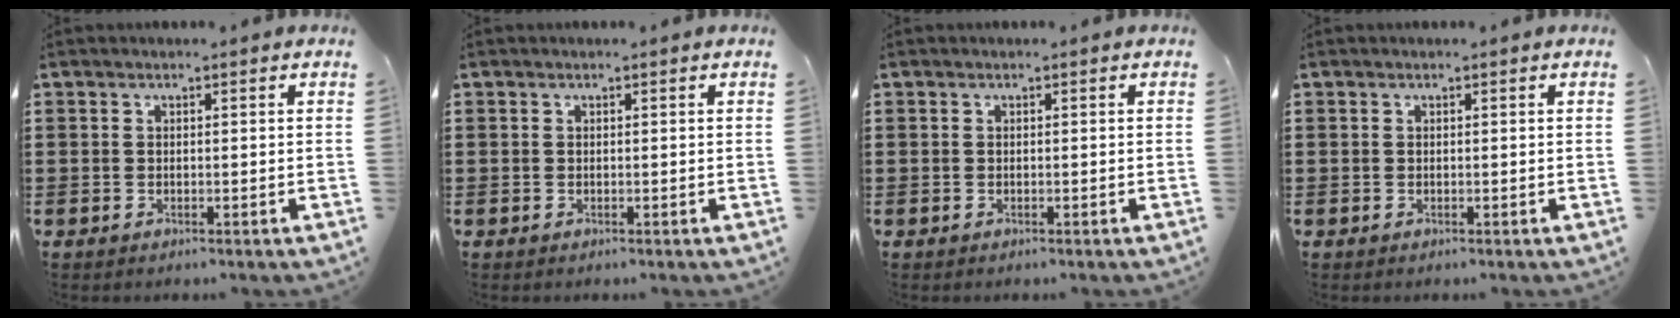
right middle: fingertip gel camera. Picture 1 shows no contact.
{"total": 0.0}
{"total": 0.0}
{"total": 0.0}